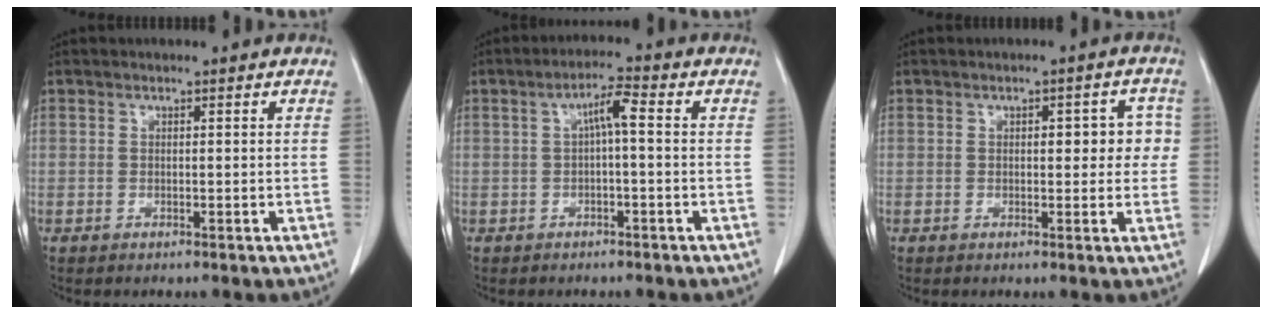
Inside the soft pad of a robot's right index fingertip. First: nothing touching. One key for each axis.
{"total": 3.9, "fx": 0.3, "fy": 0.5, "fz": 3.8, "tx": -0.067, "ty": 0.015, "tz": 0.004}
{"total": 5.3, "fx": 0.9, "fy": 2.4, "fz": 4.6, "tx": -0.044, "ty": 0.020, "tz": 0.010}